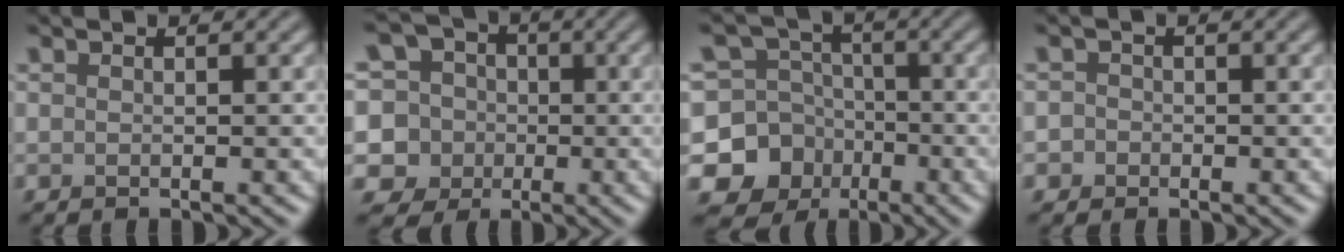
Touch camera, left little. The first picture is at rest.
{"total": 9.7, "force": [-0.1, 9.2, 3.0], "torque": [-0.088, 0.036, -0.035]}
{"total": 11.3, "force": [-4.5, 10.2, 2.0], "torque": [-0.054, -0.019, -0.092]}
{"total": 1.5, "force": [-0.4, 1.5, 0.2], "torque": [0.013, 0.009, -0.018]}